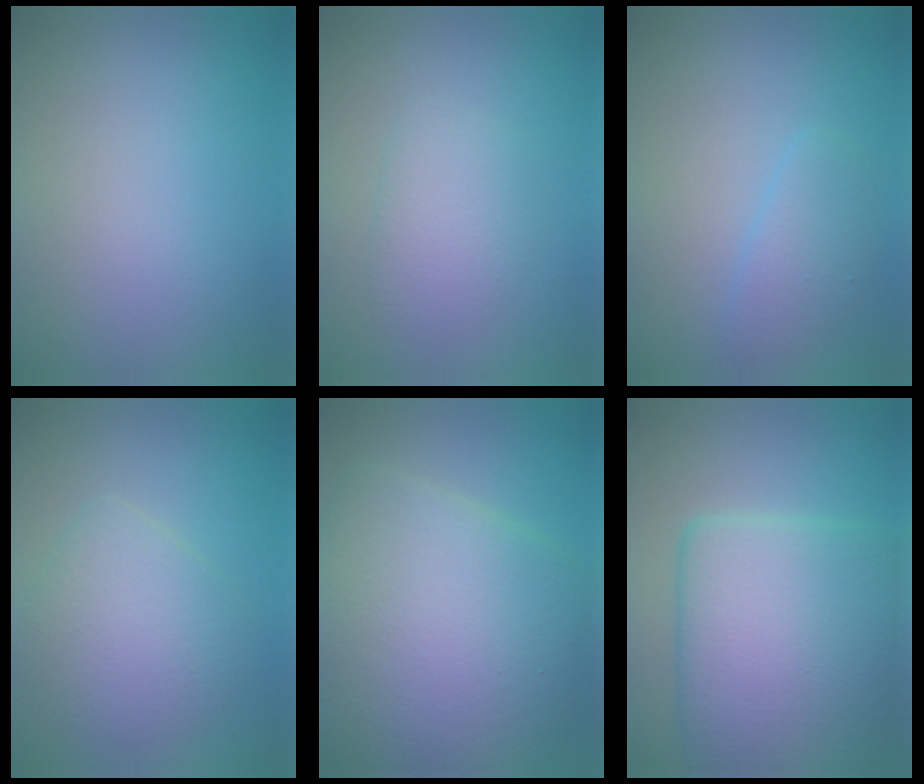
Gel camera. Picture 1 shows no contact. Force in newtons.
{"total": 2.3, "press": 2.3, "slide": 0.1}
{"total": 2.0, "press": 2.0, "slide": 0.1}
{"total": 3.9, "press": 3.9, "slide": 0.2}
{"total": 12.1, "press": 12.1, "slide": 0.2}
{"total": 10.0, "press": 10.0, "slide": 0.3}